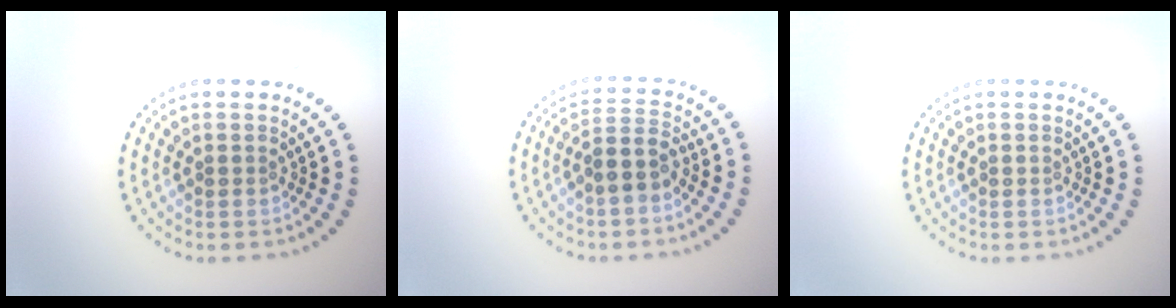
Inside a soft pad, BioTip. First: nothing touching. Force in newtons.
{"total": 2.9, "press": 2.6, "slide": 1.4}
{"total": 0.0}